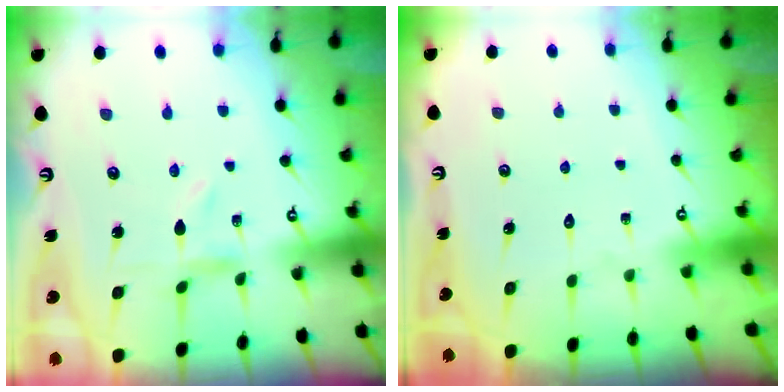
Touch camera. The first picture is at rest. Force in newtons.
{"total": 1.6, "press": 1.6, "slide": 0.1}